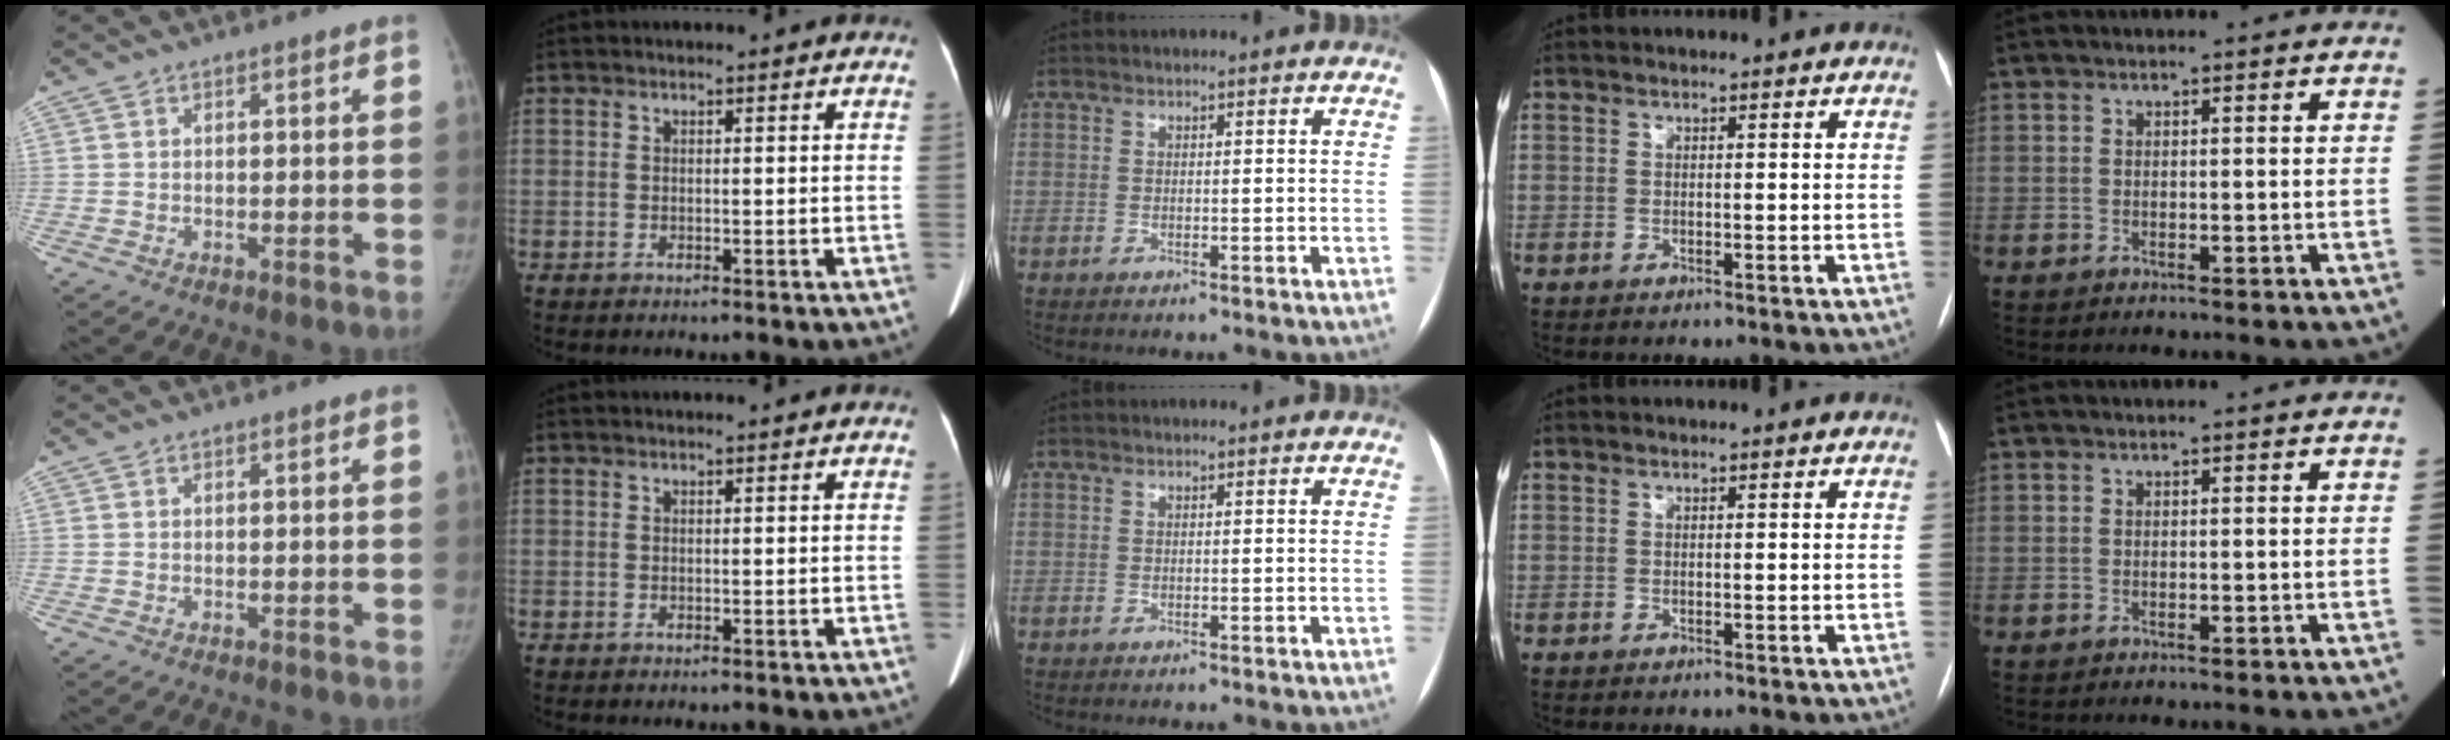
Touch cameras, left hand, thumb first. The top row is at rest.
{}